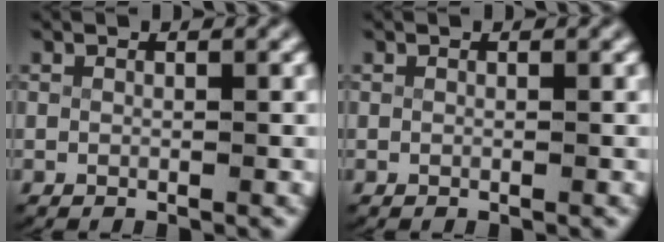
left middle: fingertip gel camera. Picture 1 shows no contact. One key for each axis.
{"total": 0.0}